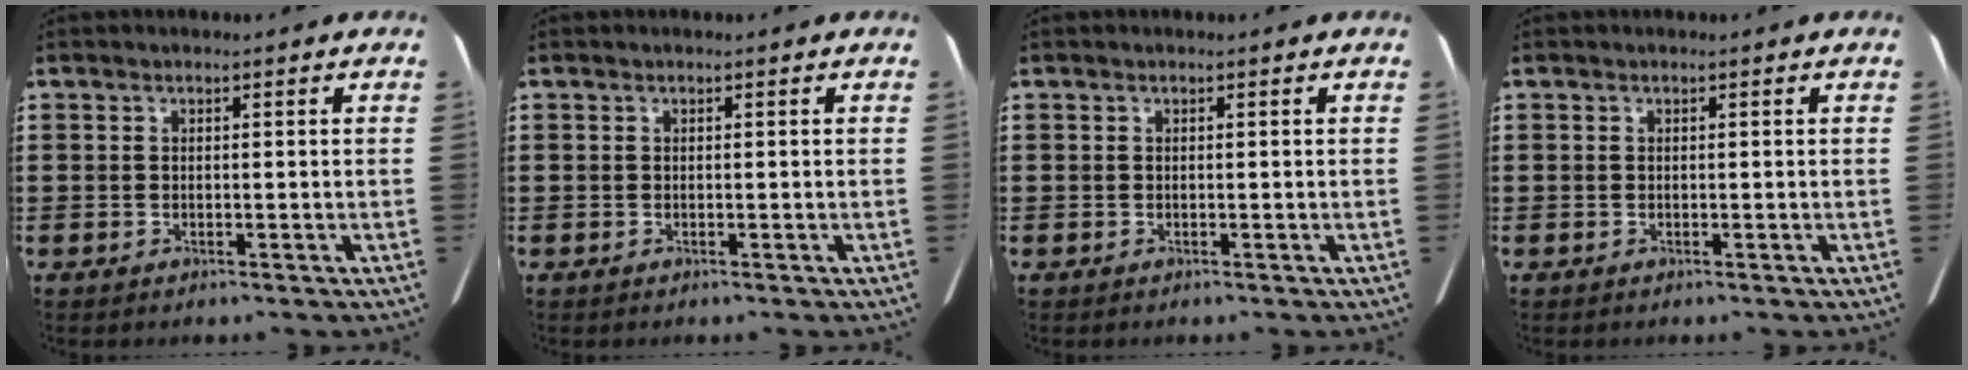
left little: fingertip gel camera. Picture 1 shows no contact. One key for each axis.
{"total": 0.0}
{"total": 0.0}
{"total": 0.0}